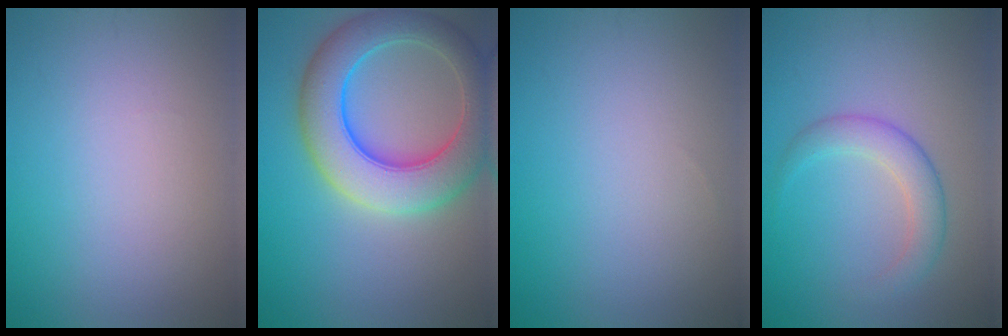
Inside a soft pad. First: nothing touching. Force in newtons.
{"total": 9.3, "press": 9.3, "slide": 0.5}
{"total": 0.0}
{"total": 3.2, "press": 3.2, "slide": 0.1}